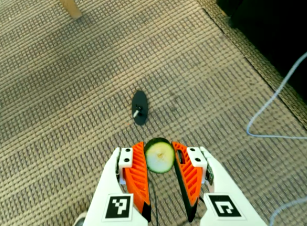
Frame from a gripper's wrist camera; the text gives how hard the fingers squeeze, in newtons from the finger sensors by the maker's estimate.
{"total": 10.0, "left": 9.8, "right": 10.2}